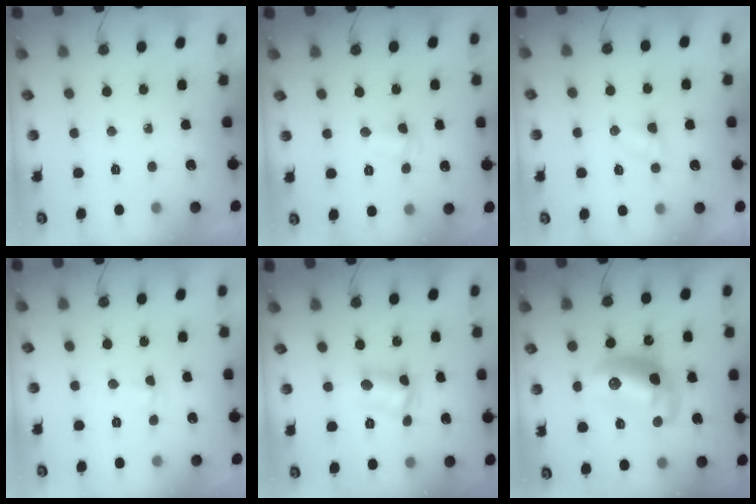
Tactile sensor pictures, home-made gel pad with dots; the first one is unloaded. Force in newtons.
{"total": 2.6, "press": 2.6, "slide": 0.6}
{"total": 3.7, "press": 3.7, "slide": 0.5}
{"total": 2.5, "press": 2.1, "slide": 1.4}
{"total": 7.4, "press": 7.4, "slide": 0.6}
{"total": 13.5, "press": 13.5, "slide": 1.2}